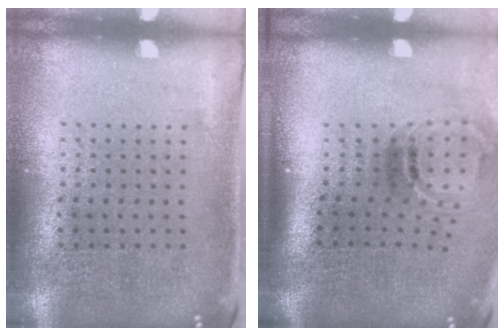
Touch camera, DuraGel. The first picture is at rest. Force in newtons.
{"total": 1.8, "press": 1.1, "slide": 1.4}